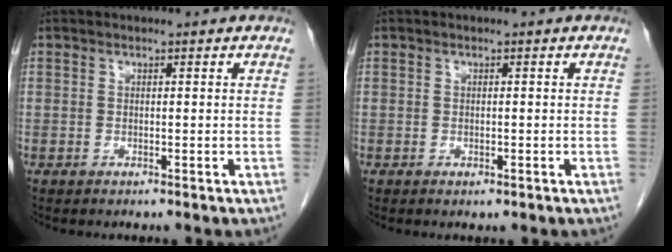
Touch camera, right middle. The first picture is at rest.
{"total": 0.6, "force": [-0.3, 0.3, 0.4], "torque": [-0.010, -0.002, -0.002]}